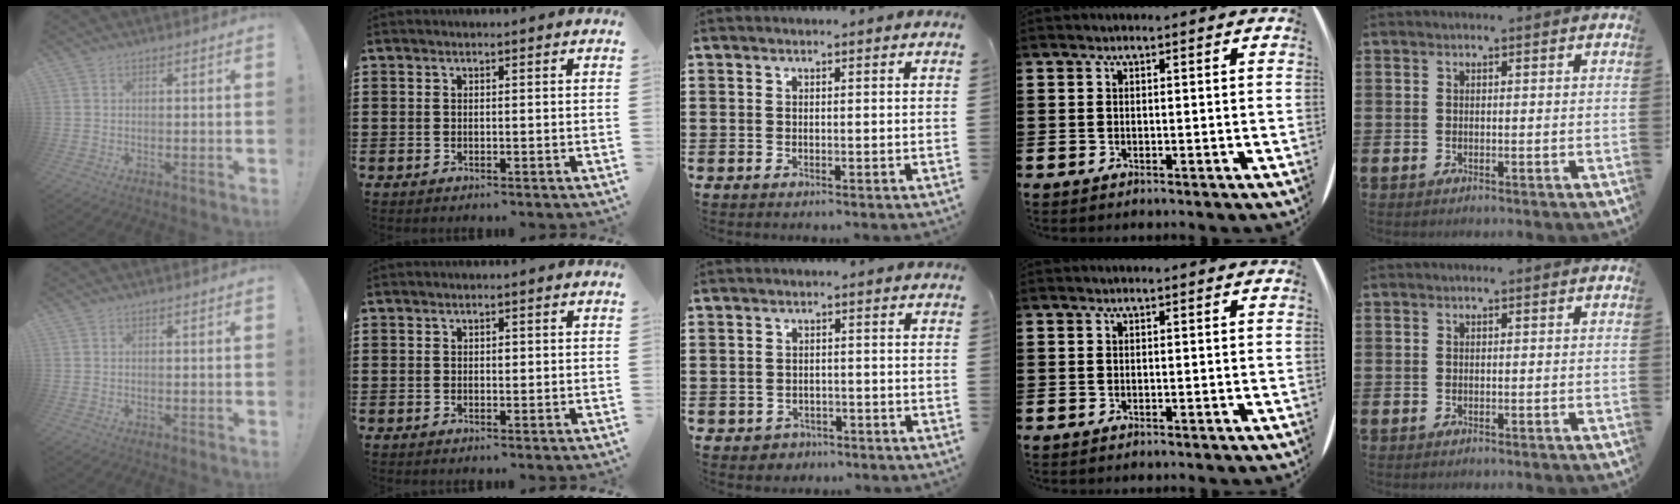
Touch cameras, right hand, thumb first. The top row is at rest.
{"index": {"total": 0.7, "force": [0.1, 0.4, 0.5], "torque": [-0.011, 0.000, 0.002]}, "middle": {"total": 1.6, "force": [-1.3, 0.8, -0.1], "torque": [-0.004, 0.003, -0.032]}}